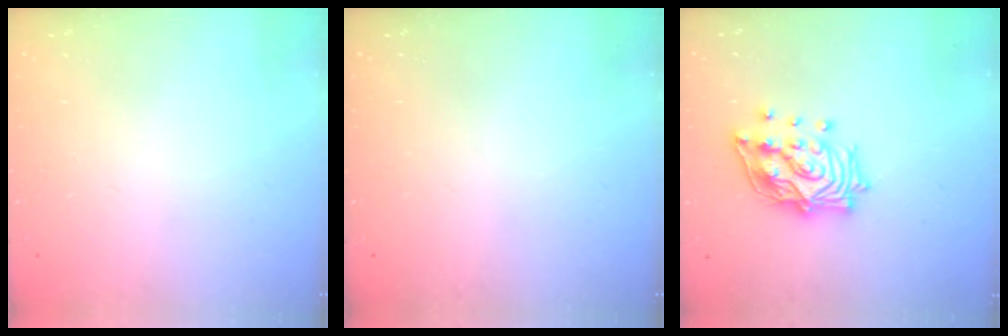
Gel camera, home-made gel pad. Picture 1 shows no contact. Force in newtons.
{"total": 0.0}
{"total": 17.3, "press": 17.1, "slide": 2.3}